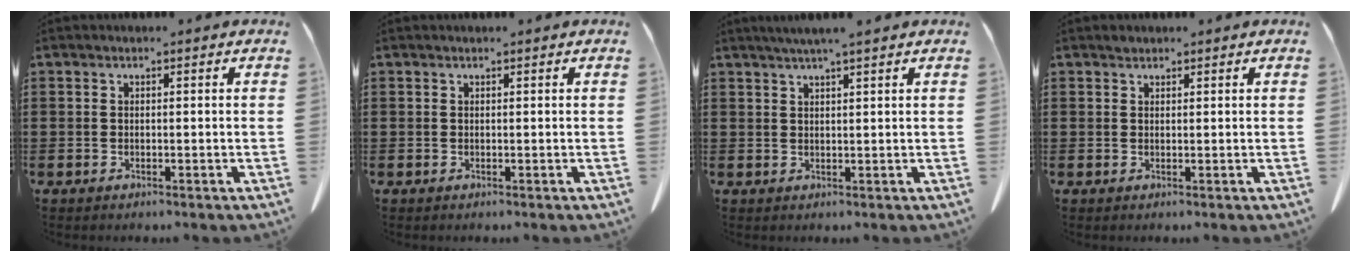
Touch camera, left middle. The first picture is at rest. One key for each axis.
{"total": 0.0}
{"total": 2.3, "fx": 1.8, "fy": -0.1, "fz": 1.4, "tx": -0.029, "ty": 0.003, "tz": 0.034}
{"total": 0.8, "fx": 0.7, "fy": 0.4, "fz": 0.0, "tx": -0.002, "ty": 0.003, "tz": 0.013}